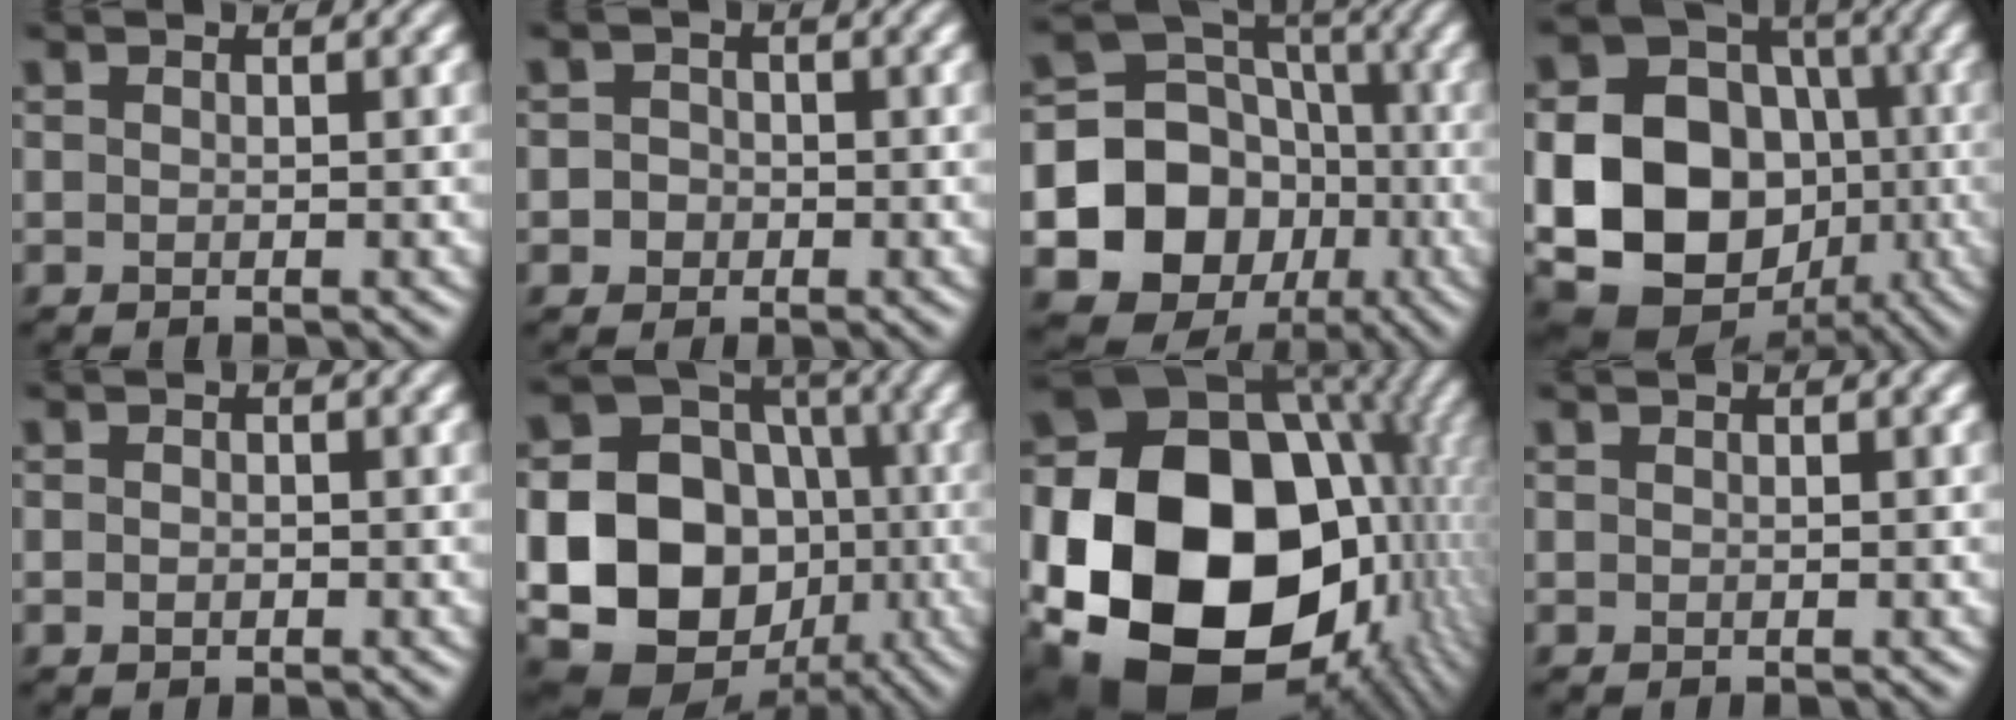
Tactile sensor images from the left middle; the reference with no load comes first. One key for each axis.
{"total": 1.8, "fx": -0.2, "fy": 1.7, "fz": 0.6, "tx": 0.011, "ty": 0.004, "tz": -0.014}
{"total": 16.6, "fx": -4.1, "fy": 14.9, "fz": 6.0, "tx": -0.121, "ty": -0.032, "tz": -0.078}
{"total": 16.8, "fx": -3.1, "fy": 13.6, "fz": 9.3, "tx": -0.173, "ty": -0.019, "tz": -0.063}
{"total": 0.8, "fx": -0.2, "fy": 0.6, "fz": 0.5, "tx": -0.007, "ty": -0.002, "tz": -0.005}
{"total": 19.7, "fx": -3.7, "fy": 17.1, "fz": 9.2, "tx": -0.181, "ty": -0.016, "tz": -0.094}
{"total": 23.1, "fx": -3.6, "fy": 17.5, "fz": 14.5, "tx": -0.327, "ty": -0.025, "tz": -0.051}
{"total": 0.0}